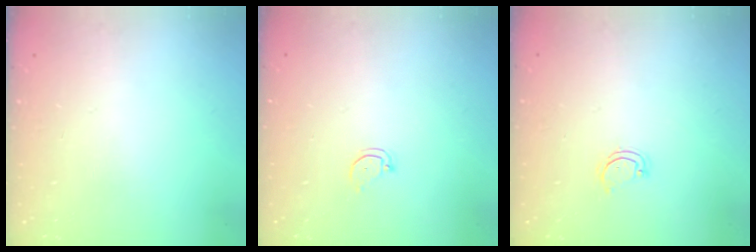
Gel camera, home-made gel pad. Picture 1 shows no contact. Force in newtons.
{"total": 2.4, "press": 2.4, "slide": 0.2}
{"total": 2.8, "press": 2.8, "slide": 0.3}